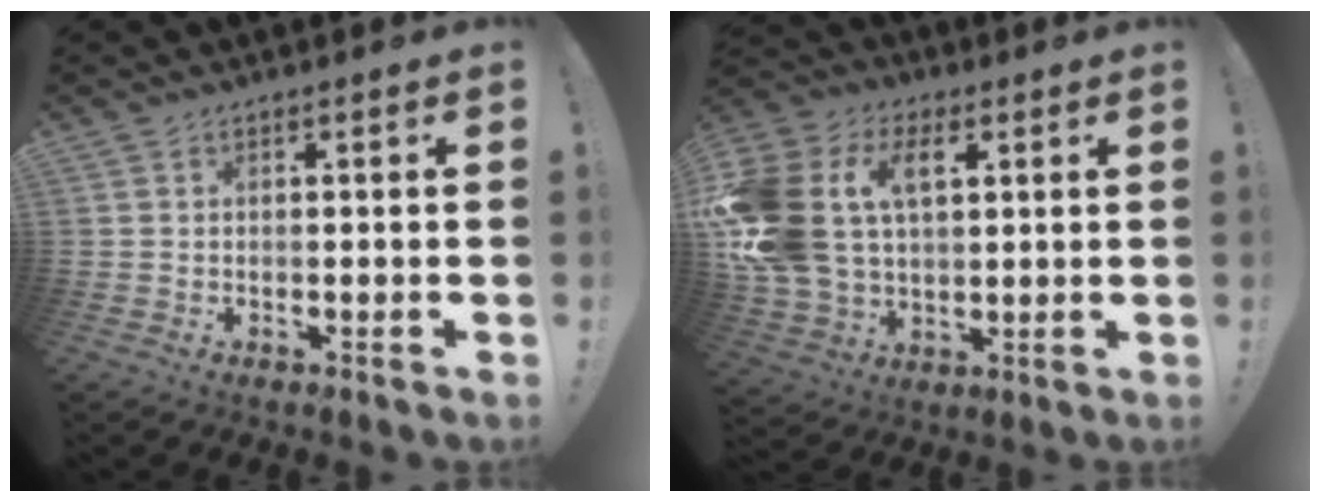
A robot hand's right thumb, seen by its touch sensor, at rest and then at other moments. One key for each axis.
{"total": 21.7, "fx": 6.2, "fy": 15.4, "fz": 14.0, "tx": -0.287, "ty": -0.019, "tz": 0.112}